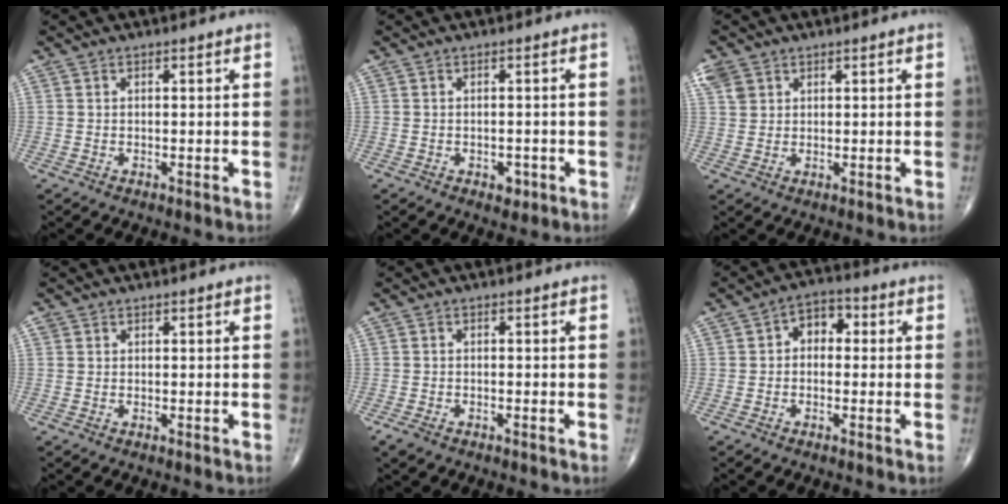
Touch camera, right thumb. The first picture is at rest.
{"total": 1.9, "force": [-0.9, 1.2, 1.2], "torque": [-0.007, 0.002, -0.010]}
{"total": 3.6, "force": [1.9, 2.7, 1.4], "torque": [-0.022, 0.001, 0.042]}
{"total": 0.6, "force": [0.3, 0.5, 0.1], "torque": [0.004, 0.000, 0.004]}
{"total": 2.0, "force": [-1.4, 0.8, 1.1], "torque": [-0.029, -0.003, -0.026]}
{"total": 5.2, "force": [0.3, 3.8, 3.6], "torque": [-0.029, 0.020, -0.009]}